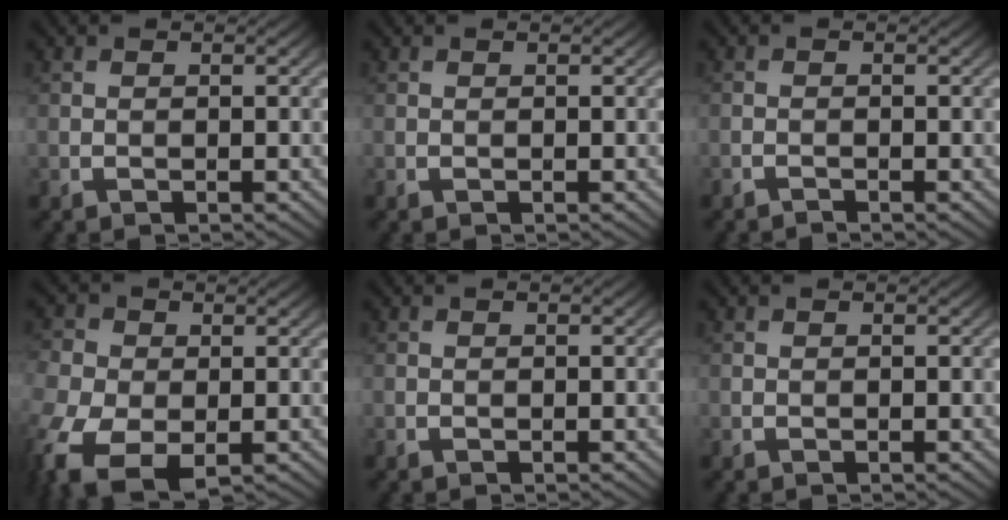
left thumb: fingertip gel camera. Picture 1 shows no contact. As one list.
[{"total": 0.0}, {"total": 0.7, "force": [-0.7, -0.1, 0.2], "torque": [-0.001, 0.005, -0.016]}, {"total": 10.3, "force": [-4.1, 6.8, 6.6], "torque": [-0.201, -0.040, -0.072]}, {"total": 0.0}, {"total": 0.0}]